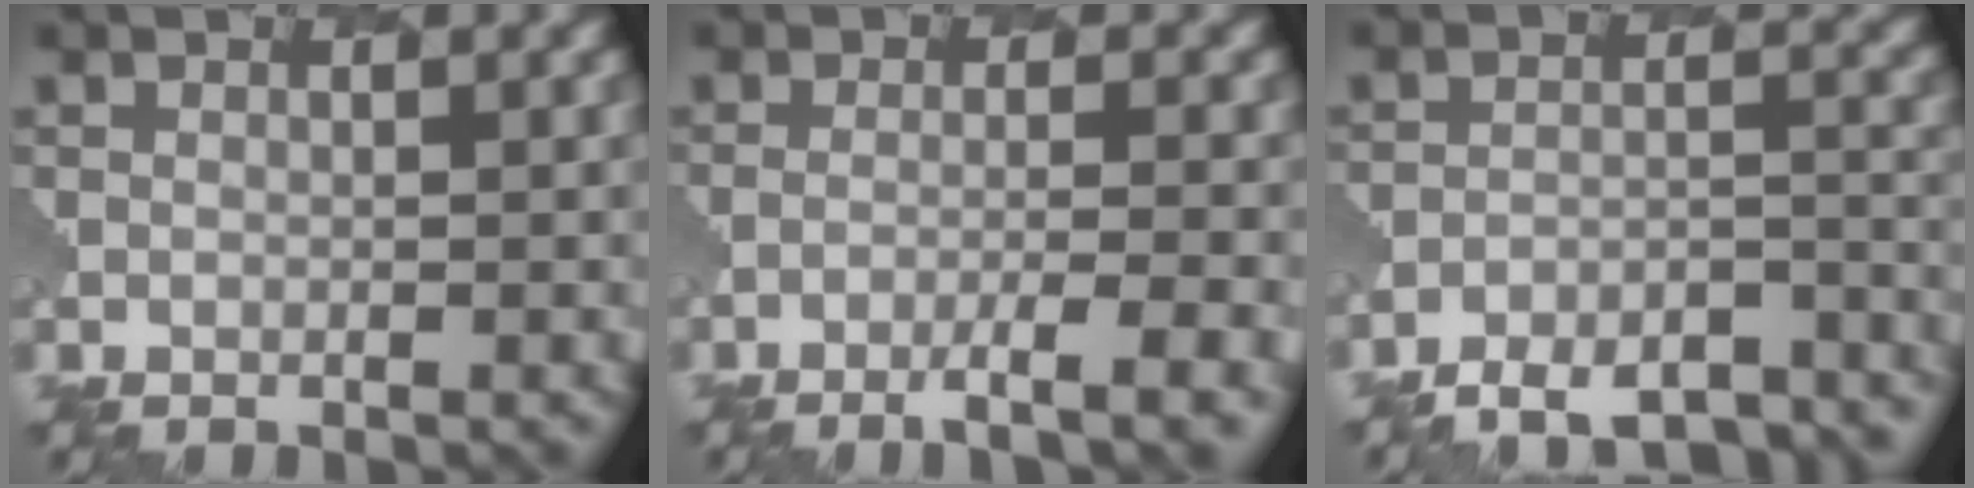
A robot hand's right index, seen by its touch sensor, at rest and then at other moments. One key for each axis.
{"total": 4.3, "fx": -2.6, "fy": 0.7, "fz": 3.4, "tx": -0.053, "ty": 0.003, "tz": -0.048}
{"total": 13.8, "fx": -13.1, "fy": 3.3, "fz": 3.0, "tx": -0.019, "ty": 0.004, "tz": -0.157}